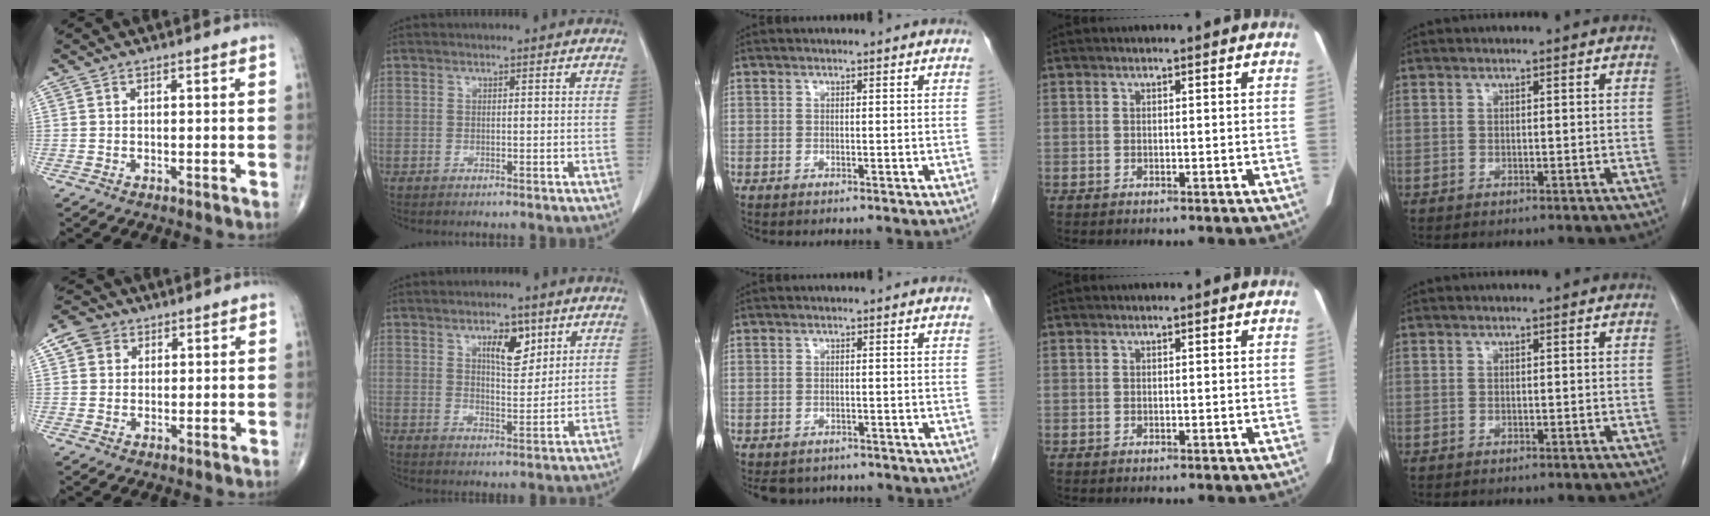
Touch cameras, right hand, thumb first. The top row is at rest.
{"thumb": {"total": 5.0, "force": [2.1, 4.2, 1.7], "torque": [-0.018, 0.003, 0.037]}, "index": {"total": 6.0, "force": [3.1, 2.4, 4.6], "torque": [-0.074, 0.000, 0.052]}, "middle": {"total": 6.2, "force": [-5.2, 3.2, 1.2], "torque": [-0.011, -0.001, -0.064]}}